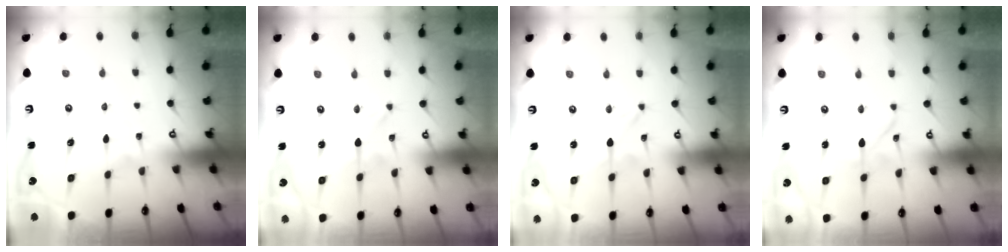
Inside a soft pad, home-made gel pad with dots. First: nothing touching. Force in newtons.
{"total": 0.0}
{"total": 0.0}
{"total": 2.1, "press": 2.1, "slide": 0.3}